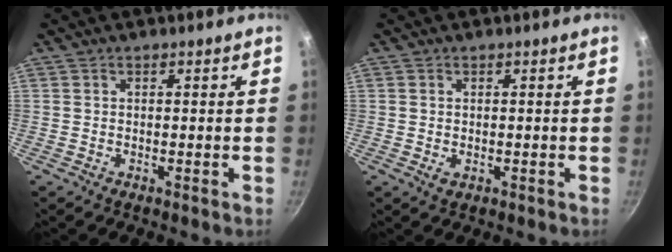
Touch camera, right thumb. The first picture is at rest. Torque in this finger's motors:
{"motor_torque": [-0.38, 0.18, -0.27, 0.05, -0.02]}